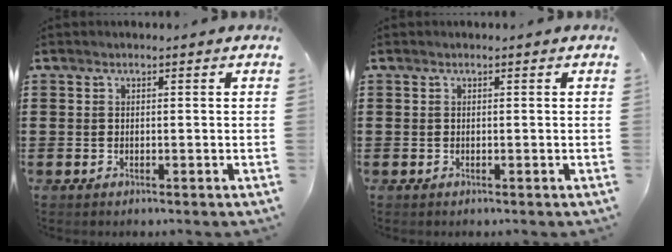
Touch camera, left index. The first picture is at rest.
{"total": 0.0}